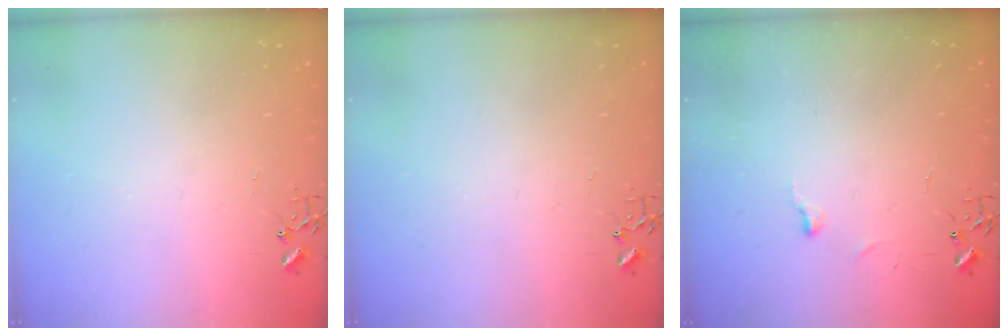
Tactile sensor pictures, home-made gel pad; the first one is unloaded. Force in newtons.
{"total": 0.0}
{"total": 3.8, "press": 3.8, "slide": 0.5}